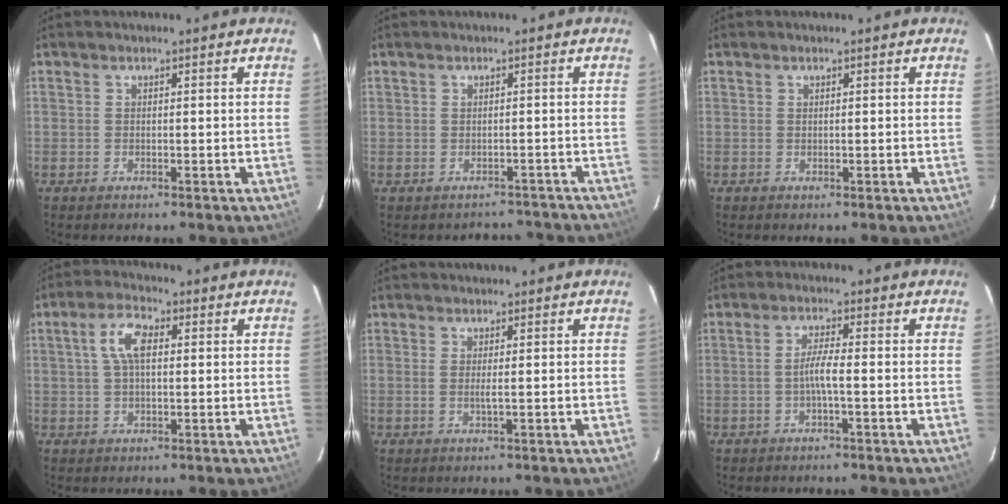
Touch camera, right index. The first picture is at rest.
{"total": 6.1, "force": [-5.3, 3.0, 0.4], "torque": [0.010, 0.029, -0.052]}
{"total": 0.0}
{"total": 6.0, "force": [1.2, 2.8, 5.1], "torque": [-0.100, 0.016, 0.022]}
{"total": 1.1, "force": [0.0, -0.3, 1.1], "torque": [-0.022, -0.005, -0.001]}
{"total": 3.0, "force": [-1.0, -0.2, 2.8], "torque": [-0.056, 0.003, -0.019]}